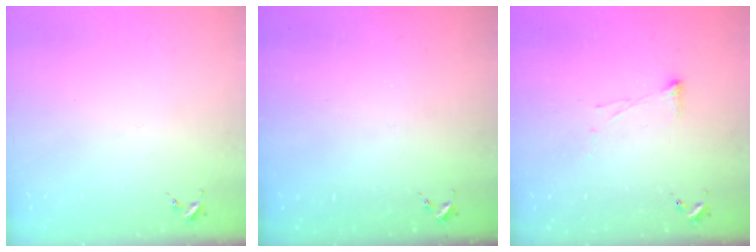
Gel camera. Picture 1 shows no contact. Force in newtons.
{"total": 0.0}
{"total": 3.8, "press": 3.8, "slide": 0.6}